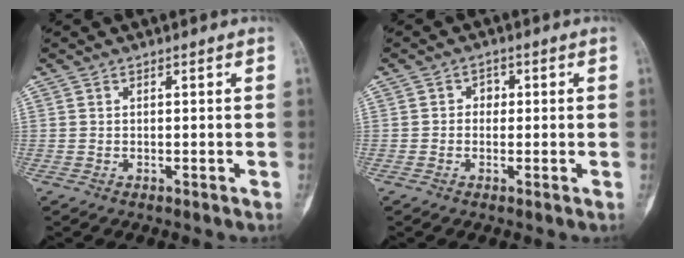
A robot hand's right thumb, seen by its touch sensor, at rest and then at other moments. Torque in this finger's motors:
{"motor_torque": [-0.25, 0.12, 0.23, -0.03, -0.03]}